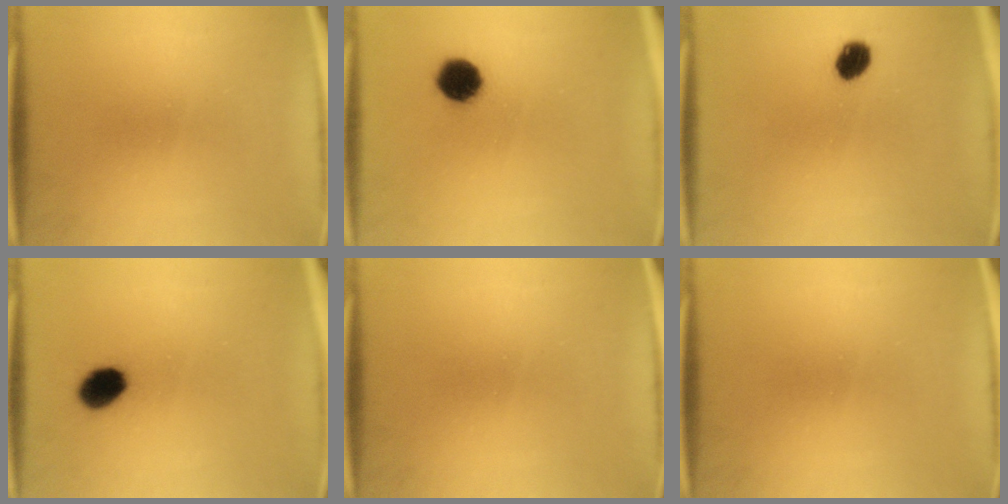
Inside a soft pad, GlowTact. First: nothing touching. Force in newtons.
{"total": 7.2}
{"total": 4.3}
{"total": 6.2}
{"total": 0.0}
{"total": 0.0}